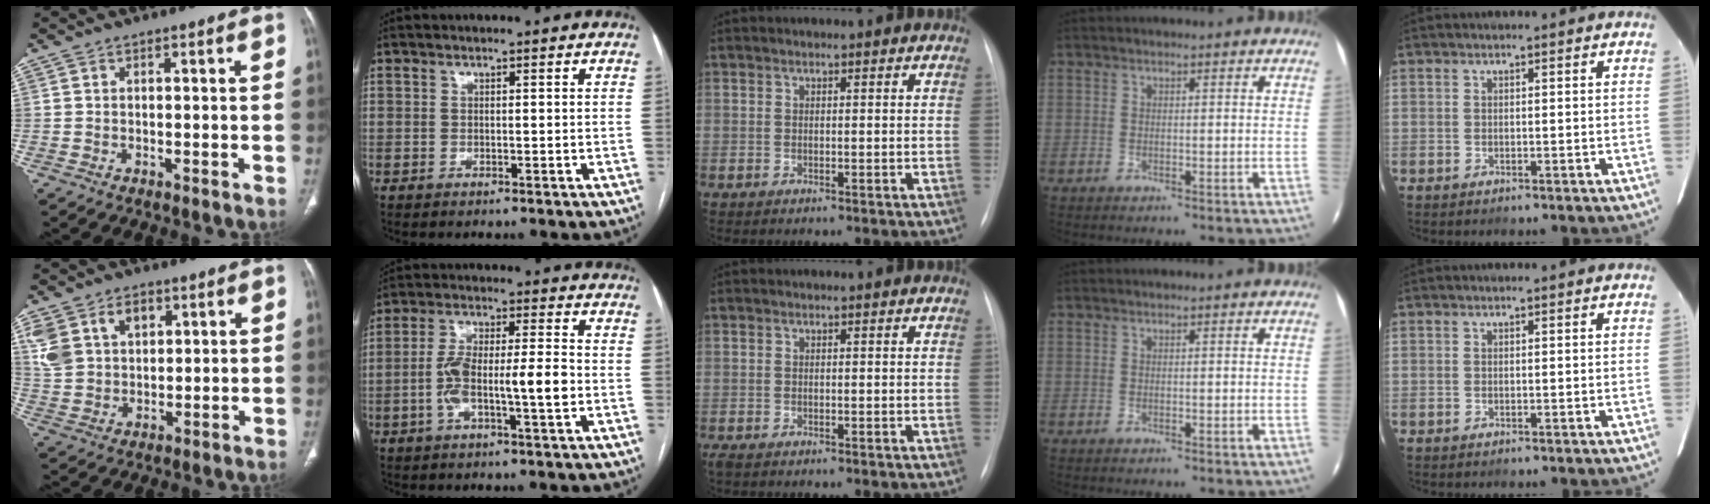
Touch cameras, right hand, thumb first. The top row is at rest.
{"thumb": {"total": 11.1, "force": [4.6, 7.9, 6.4], "torque": [-0.112, -0.003, 0.098]}, "index": {"total": 9.3, "force": [-2.0, 1.3, 9.0], "torque": [-0.172, 0.019, -0.038]}, "middle": {"total": 0.9, "force": [-0.6, 0.4, 0.6], "torque": [-0.006, -0.001, -0.007]}}